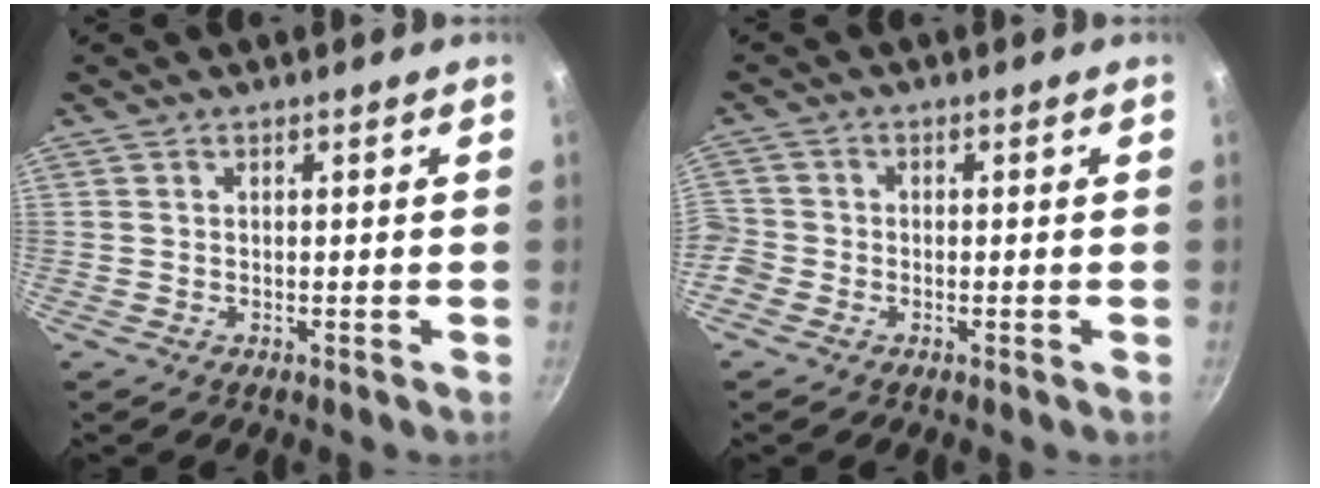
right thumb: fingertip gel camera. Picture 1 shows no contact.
{"total": 4.3, "force": [-1.9, 3.6, 1.2], "torque": [-0.029, 0.015, -0.044]}